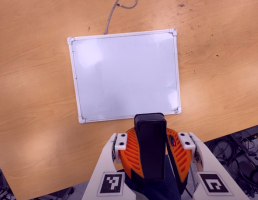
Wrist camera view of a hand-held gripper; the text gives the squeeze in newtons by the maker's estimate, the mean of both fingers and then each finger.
{"total": 10.5, "left": 10.2, "right": 10.7}